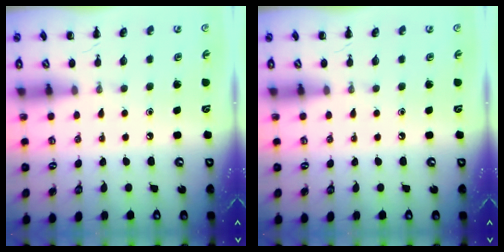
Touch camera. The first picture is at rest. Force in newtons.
{"total": 0.0}